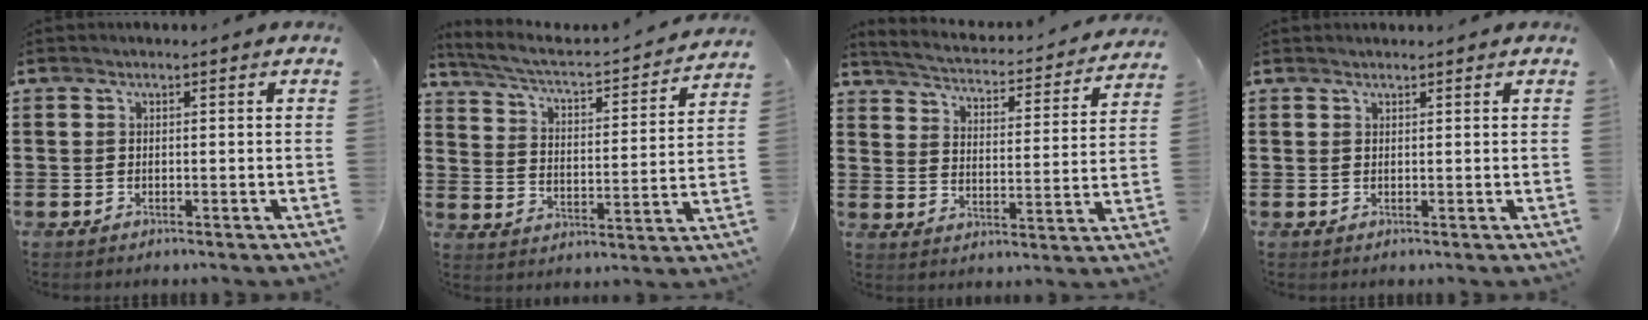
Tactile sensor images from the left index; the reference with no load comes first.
{"total": 3.2, "force": [2.9, 0.2, 1.5], "torque": [-0.048, -0.032, 0.037]}
{"total": 2.7, "force": [2.6, -0.1, 0.3], "torque": [-0.026, -0.031, 0.034]}
{"total": 0.8, "force": [0.8, 0.1, 0.1], "torque": [-0.003, 0.000, 0.016]}